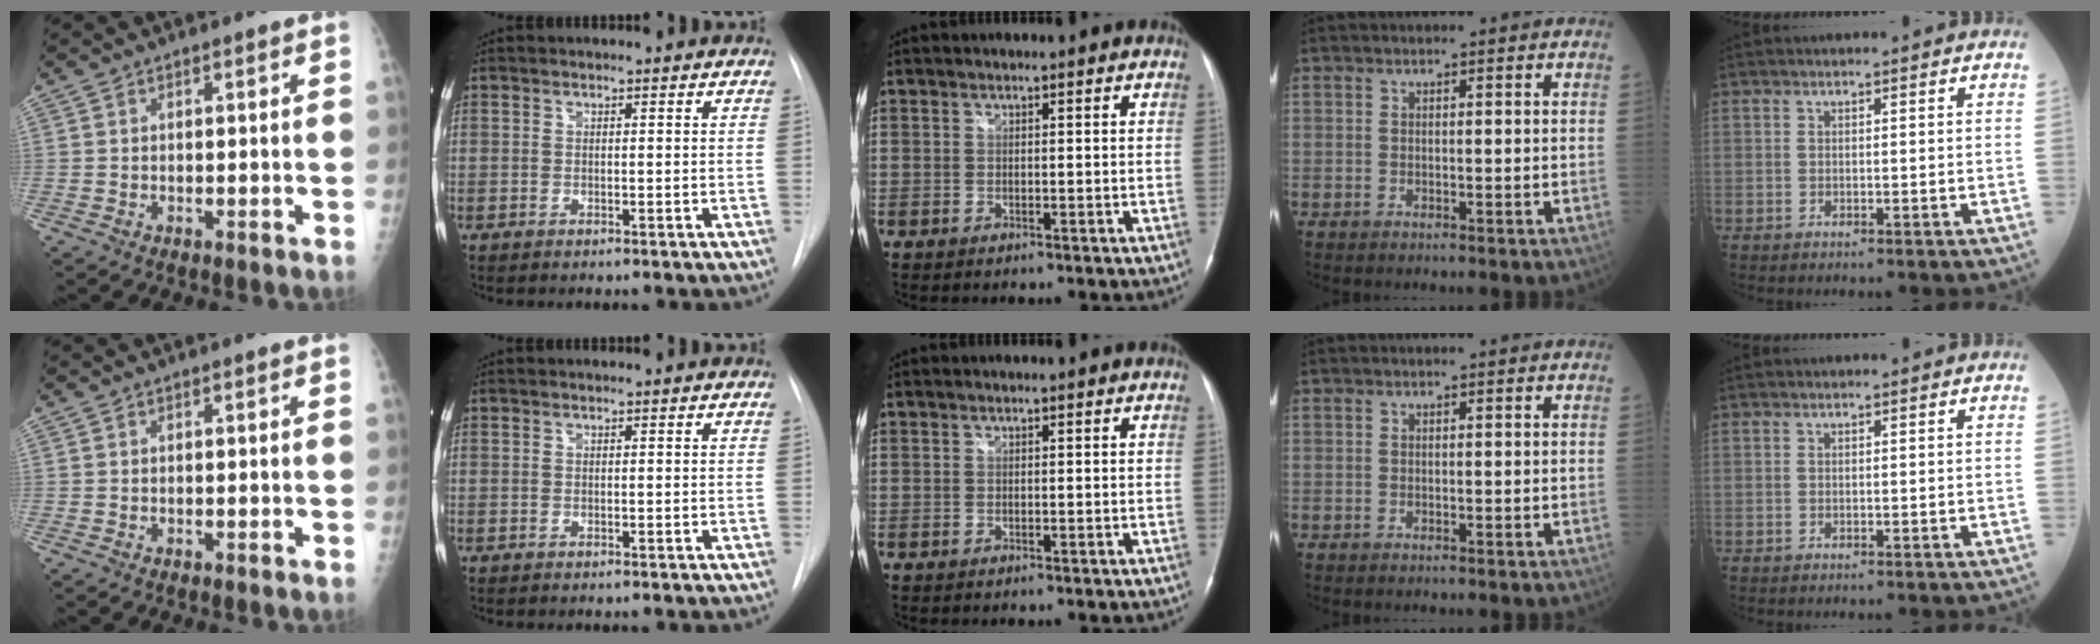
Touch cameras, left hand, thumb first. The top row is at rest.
{}